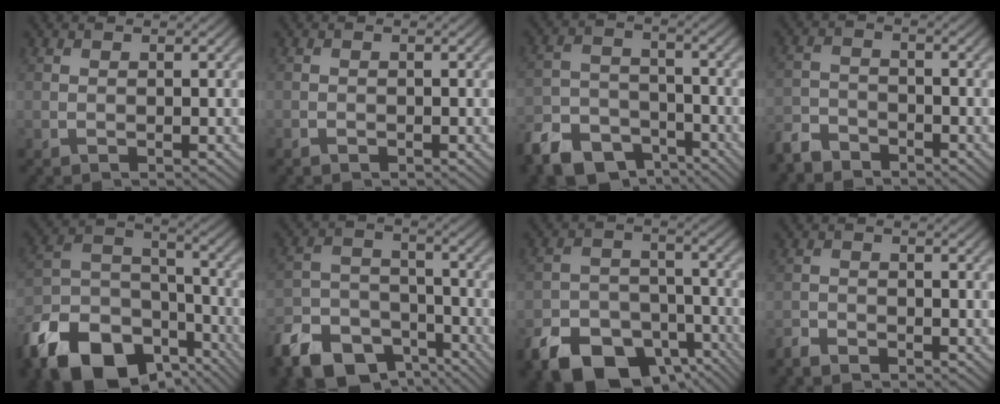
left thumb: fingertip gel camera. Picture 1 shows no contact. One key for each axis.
{"total": 0.7, "fx": -0.5, "fy": 0.3, "fz": 0.2, "tx": -0.003, "ty": -0.003, "tz": -0.009}
{"total": 9.8, "fx": -7.2, "fy": 5.3, "fz": 4.1, "tx": -0.092, "ty": -0.019, "tz": -0.140}
{"total": 4.4, "fx": -3.9, "fy": 1.7, "fz": 1.1, "tx": -0.023, "ty": -0.008, "tz": -0.090}
{"total": 17.4, "fx": -11.1, "fy": 10.1, "fz": 8.7, "tx": -0.219, "ty": -0.041, "tz": -0.197}
{"total": 12.4, "fx": -8.6, "fy": 6.9, "fz": 5.7, "tx": -0.133, "ty": -0.024, "tz": -0.159}
{"total": 12.7, "fx": -8.2, "fy": 7.3, "fz": 6.4, "tx": -0.125, "ty": -0.020, "tz": -0.145}
{"total": 2.0, "fx": -1.8, "fy": 0.7, "fz": 0.4, "tx": -0.009, "ty": -0.005, "tz": -0.044}